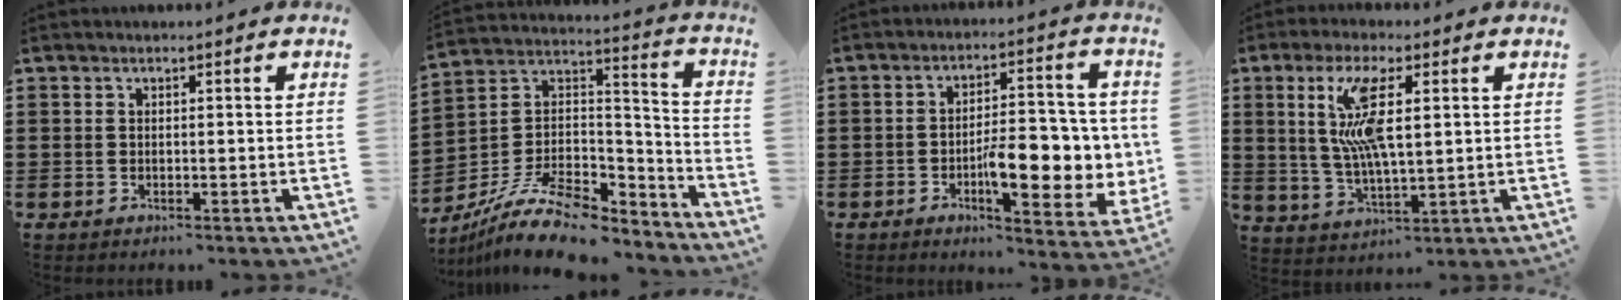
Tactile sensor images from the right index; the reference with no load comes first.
{"total": 13.7, "force": [-10.1, 5.0, 7.8], "torque": [-0.151, 0.031, -0.183]}
{"total": 10.3, "force": [-1.9, 4.2, 9.3], "torque": [-0.130, -0.005, -0.033]}
{"total": 9.4, "force": [2.4, 2.7, 8.7], "torque": [-0.194, 0.000, 0.034]}